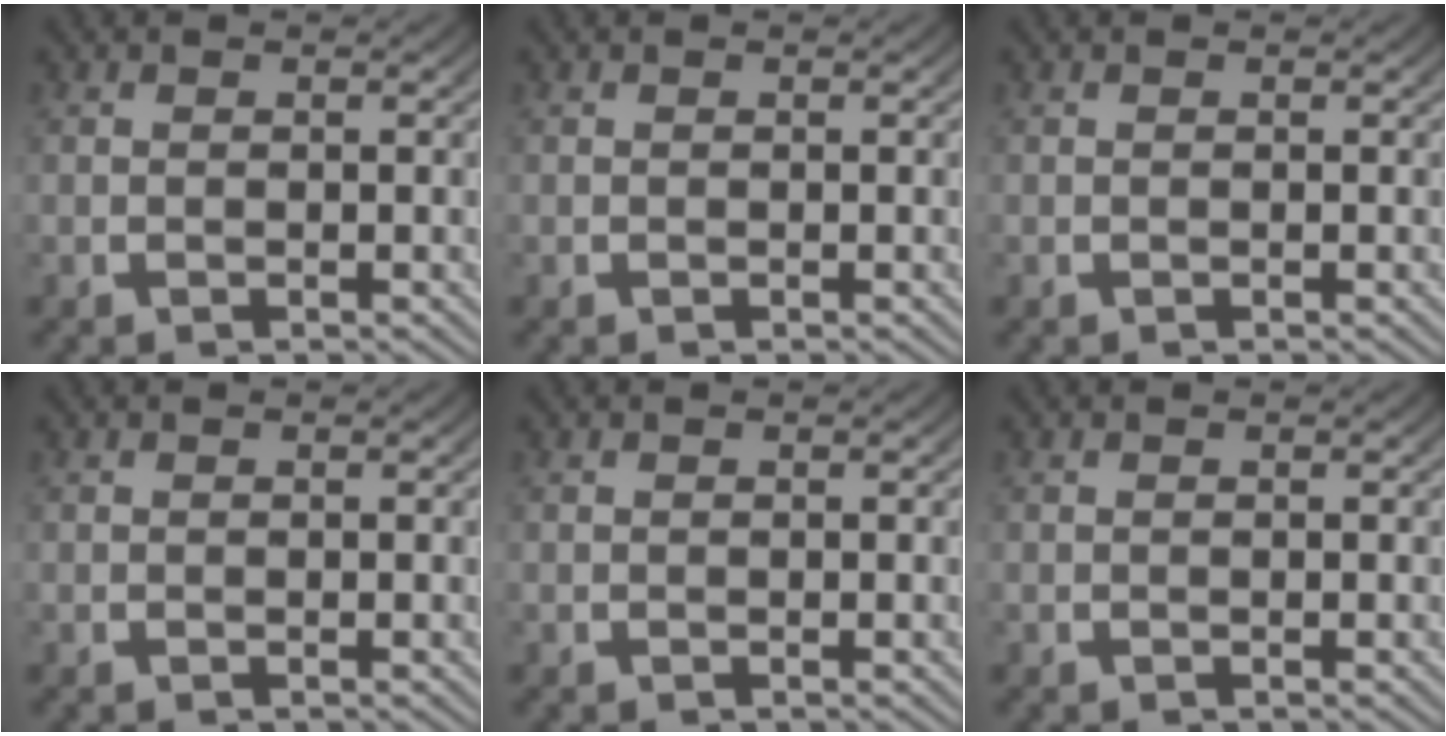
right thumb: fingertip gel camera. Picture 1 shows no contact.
{"total": 0.0}
{"total": 0.0}
{"total": 0.0}
{"total": 0.0}
{"total": 0.0}